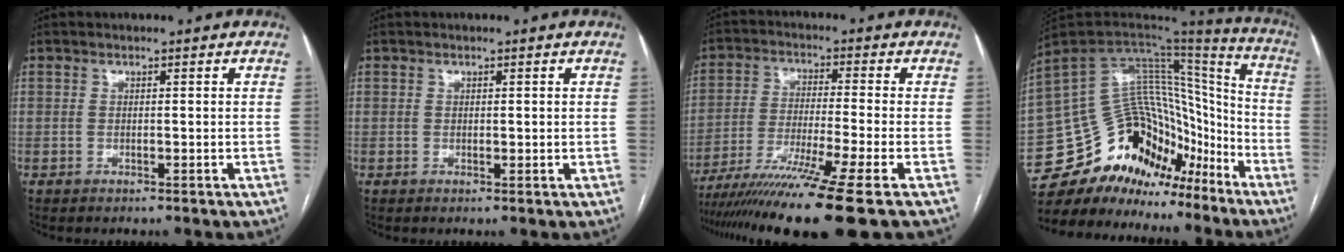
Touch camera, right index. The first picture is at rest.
{"total": 0.7, "force": [0.3, 0.4, 0.5], "torque": [-0.008, -0.003, 0.005]}
{"total": 15.5, "force": [-11.2, -2.4, 10.4], "torque": [-0.175, -0.044, -0.189]}
{"total": 20.8, "force": [-15.2, 11.5, 8.3], "torque": [-0.160, 0.078, -0.245]}